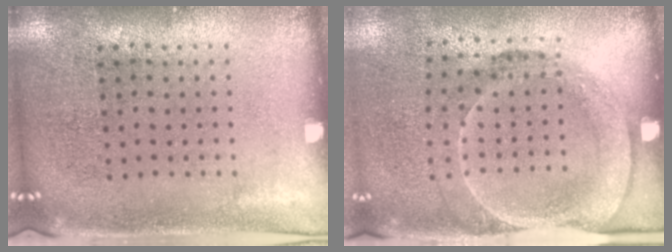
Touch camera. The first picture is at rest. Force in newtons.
{"total": 1.6, "press": 1.2, "slide": 1.1}